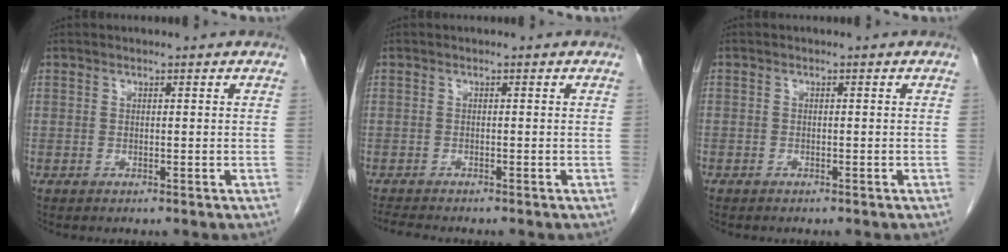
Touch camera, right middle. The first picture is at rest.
{"total": 2.8, "force": [-2.6, 0.1, 1.0], "torque": [-0.019, -0.011, -0.044]}
{"total": 0.7, "force": [-0.5, 0.5, 0.0], "torque": [-0.006, 0.003, -0.009]}